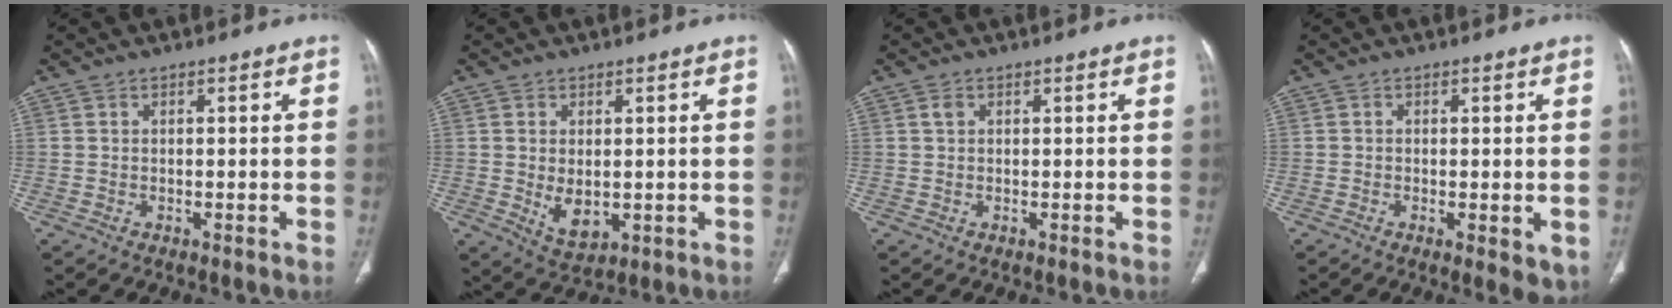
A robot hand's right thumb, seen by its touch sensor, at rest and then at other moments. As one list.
[{"total": 5.7, "force": [-0.4, 3.5, 4.6], "torque": [-0.073, -0.013, 0.010]}, {"total": 0.9, "force": [0.4, 0.6, 0.6], "torque": [-0.011, 0.003, 0.007]}, {"total": 4.3, "force": [-0.9, 1.6, 3.8], "torque": [-0.051, -0.011, -0.012]}]